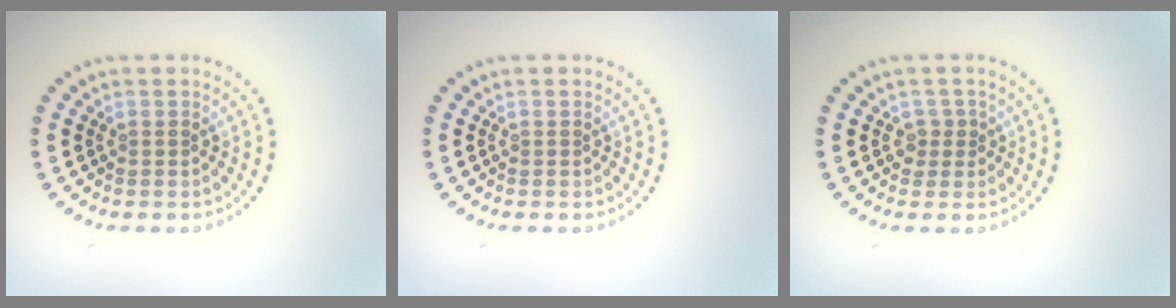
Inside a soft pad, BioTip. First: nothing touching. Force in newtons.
{"total": 0.0}
{"total": 1.3, "press": 1.0, "slide": 0.9}